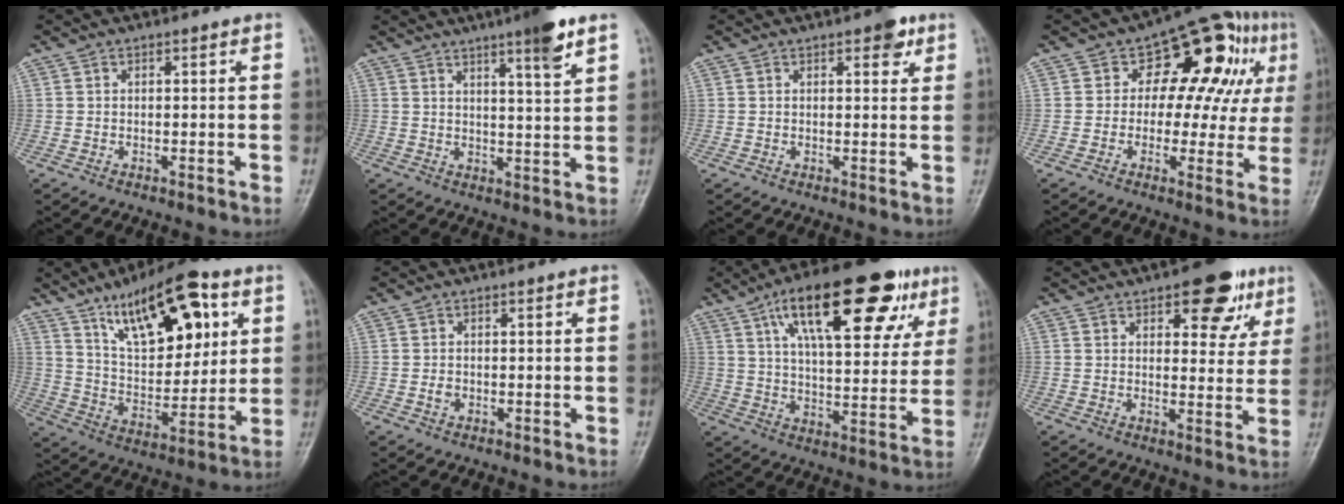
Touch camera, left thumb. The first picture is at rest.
{"total": 7.5, "force": [4.8, 0.5, 5.8], "torque": [-0.082, -0.025, 0.069]}
{"total": 3.7, "force": [2.0, 1.8, 2.6], "torque": [-0.018, -0.005, 0.020]}
{"total": 16.8, "force": [4.9, 10.1, 12.5], "torque": [-0.090, 0.018, 0.055]}
{"total": 20.3, "force": [9.6, 9.3, 15.3], "torque": [-0.189, -0.034, 0.164]}
{"total": 1.2, "force": [-0.5, 0.9, 0.6], "torque": [-0.012, 0.001, -0.009]}
{"total": 24.6, "force": [11.7, 9.9, 19.2], "torque": [-0.267, -0.001, 0.178]}
{"total": 10.5, "force": [5.7, 5.2, 7.1], "torque": [-0.050, -0.021, 0.069]}